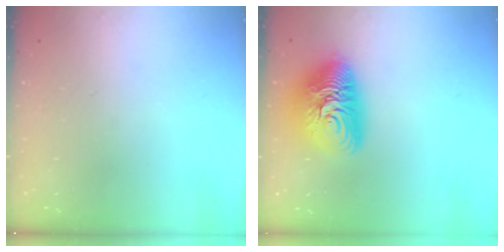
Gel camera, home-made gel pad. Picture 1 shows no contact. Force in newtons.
{"total": 13.7, "press": 13.6, "slide": 1.1}